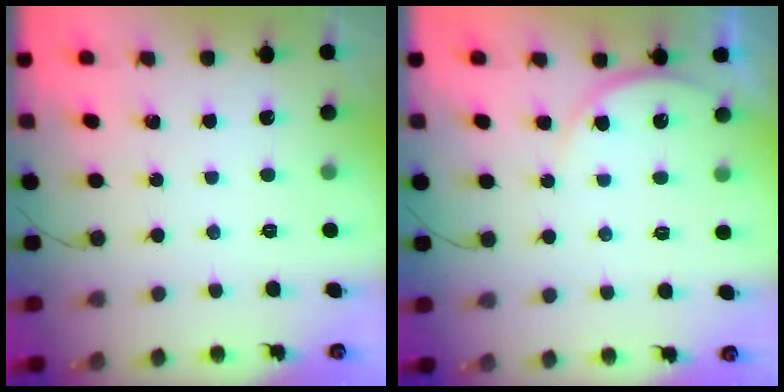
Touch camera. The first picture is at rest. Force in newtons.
{"total": 5.8, "press": 5.8, "slide": 0.6}